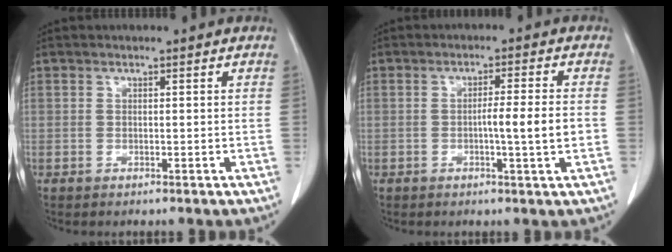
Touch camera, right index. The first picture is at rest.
{"total": 5.3, "force": [-0.9, -0.5, 5.2], "torque": [-0.078, -0.003, -0.015]}